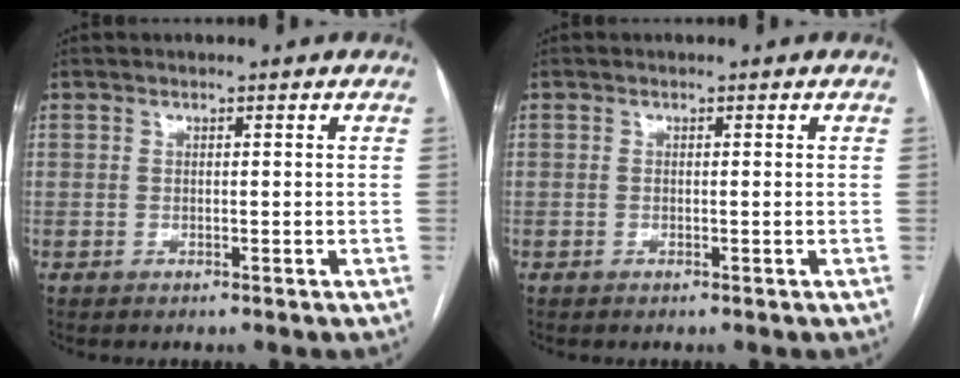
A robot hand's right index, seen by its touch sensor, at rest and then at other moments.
{"total": 0.0}